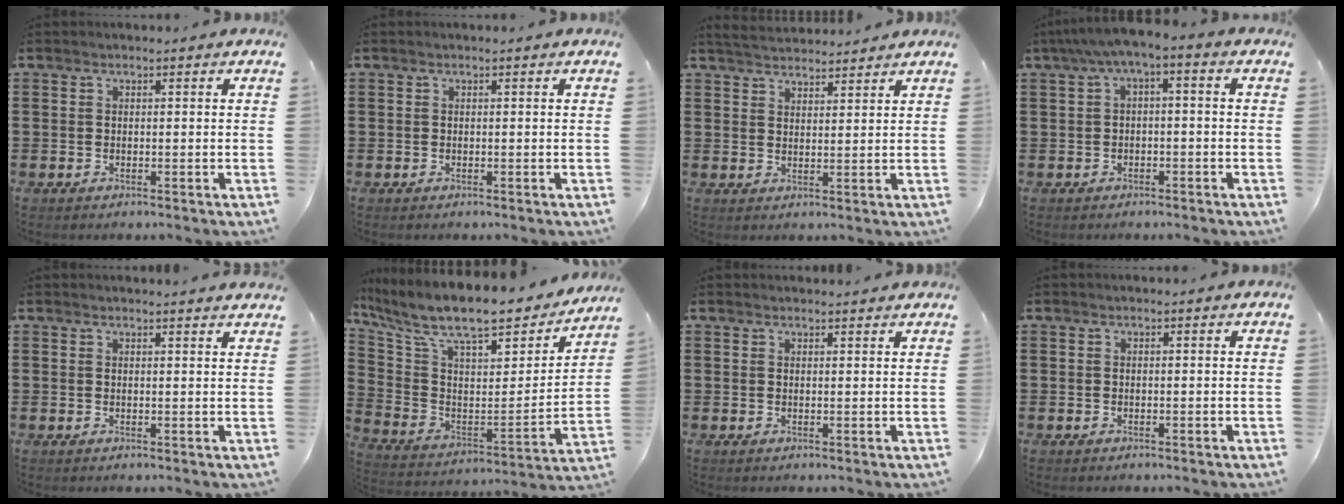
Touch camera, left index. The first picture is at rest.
{"total": 0.0}
{"total": 3.6, "force": [3.6, 0.3, 0.4], "torque": [-0.020, -0.010, 0.066]}
{"total": 3.5, "force": [-2.3, 0.6, 2.6], "torque": [-0.053, 0.000, -0.053]}
{"total": 1.4, "force": [1.4, -0.2, 0.3], "torque": [-0.008, -0.002, 0.028]}
{"total": 11.0, "force": [8.8, 2.7, 6.0], "torque": [-0.140, -0.066, 0.146]}
{"total": 1.2, "force": [1.2, 0.0, 0.2], "torque": [-0.007, -0.001, 0.024]}
{"total": 0.0}